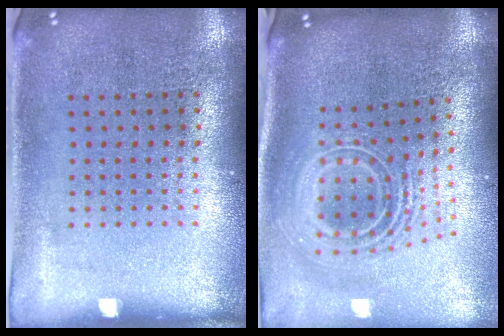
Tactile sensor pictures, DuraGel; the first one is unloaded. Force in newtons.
{"total": 2.7, "press": 1.8, "slide": 2.0}